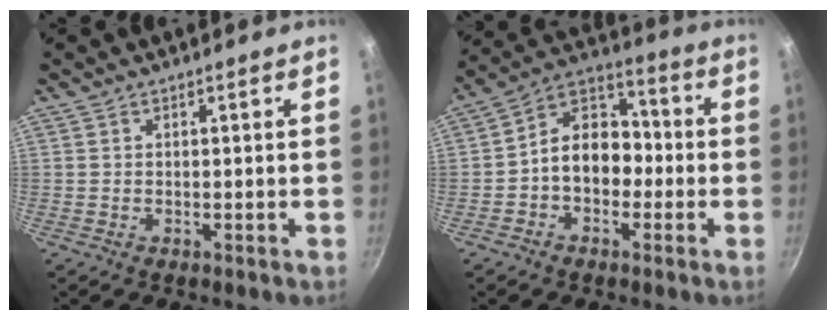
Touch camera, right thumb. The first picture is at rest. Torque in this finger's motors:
{"motor_torque": [0.10, 0.29, 0.12, 0.15, 0.08]}